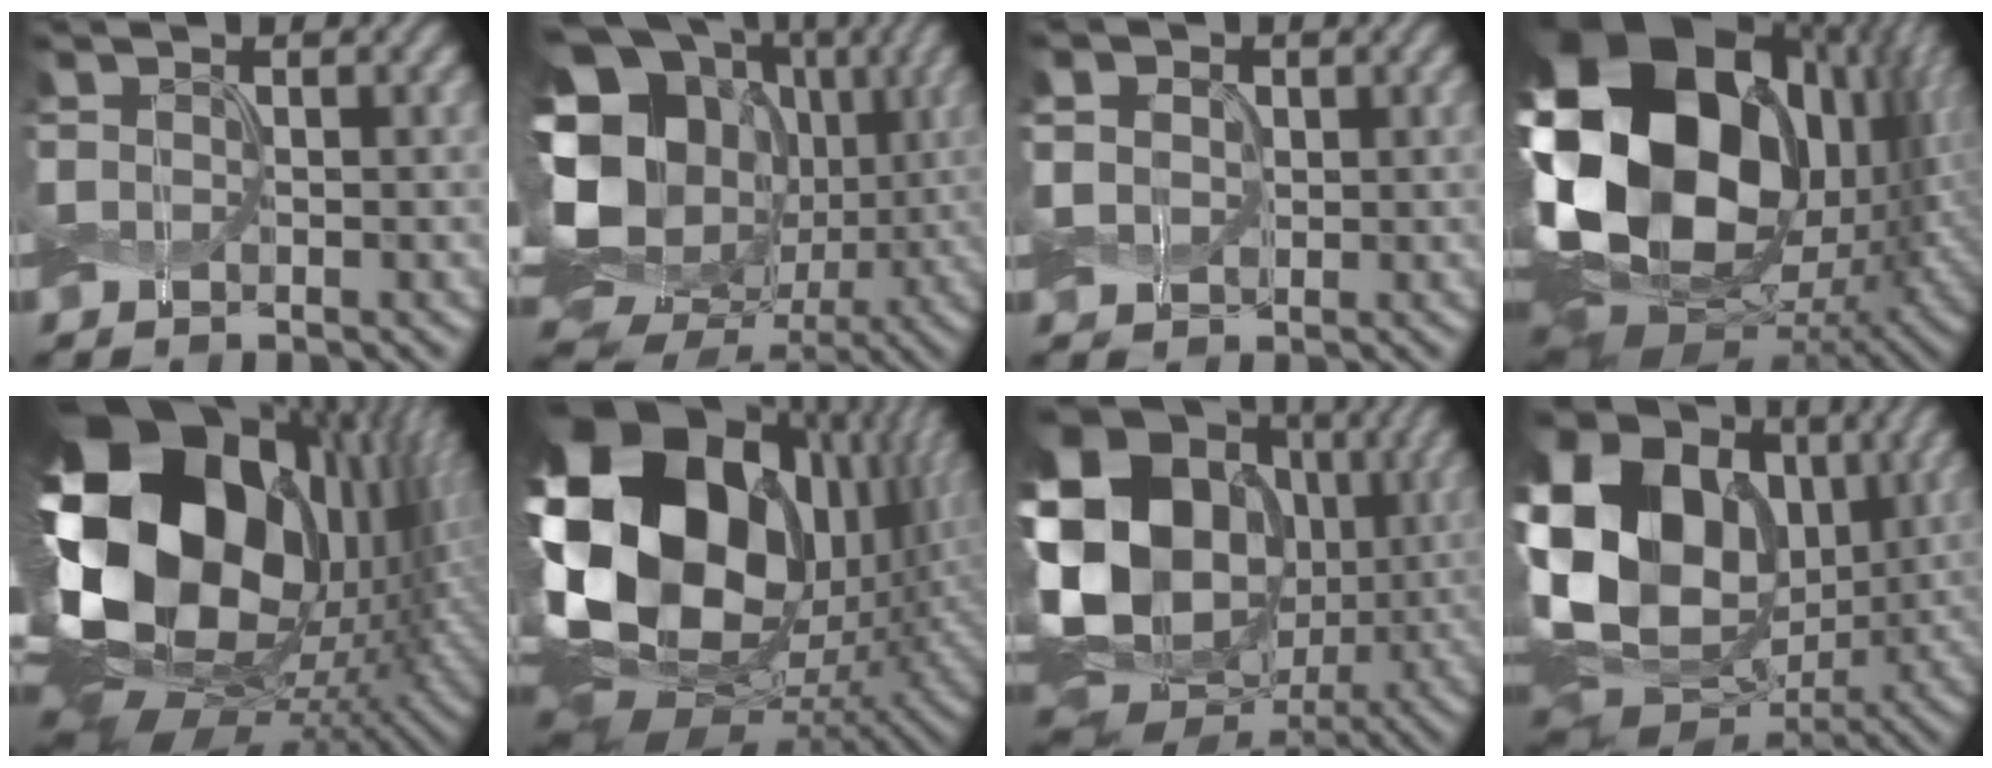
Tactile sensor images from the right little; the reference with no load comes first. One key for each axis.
{"total": 23.9, "fx": 3.1, "fy": 20.3, "fz": 12.3, "tx": -0.271, "ty": 0.034, "tz": 0.024}
{"total": 3.6, "fx": 0.9, "fy": 2.9, "fz": 1.9, "tx": -0.049, "ty": 0.011, "tz": 0.006}
{"total": 22.4, "fx": 3.7, "fy": 15.6, "fz": 15.6, "tx": -0.336, "ty": 0.000, "tz": 0.078}
{"total": 22.9, "fx": 1.7, "fy": 15.2, "fz": 17.1, "tx": -0.345, "ty": -0.034, "tz": 0.037}
{"total": 22.4, "fx": 3.9, "fy": 15.7, "fz": 15.5, "tx": -0.341, "ty": -0.004, "tz": 0.085}
{"total": 23.8, "fx": 2.9, "fy": 20.1, "fz": 12.4, "tx": -0.267, "ty": 0.005, "tz": 0.018}
{"total": 21.8, "fx": 3.3, "fy": 16.7, "fz": 13.6, "tx": -0.263, "ty": 0.038, "tz": 0.044}